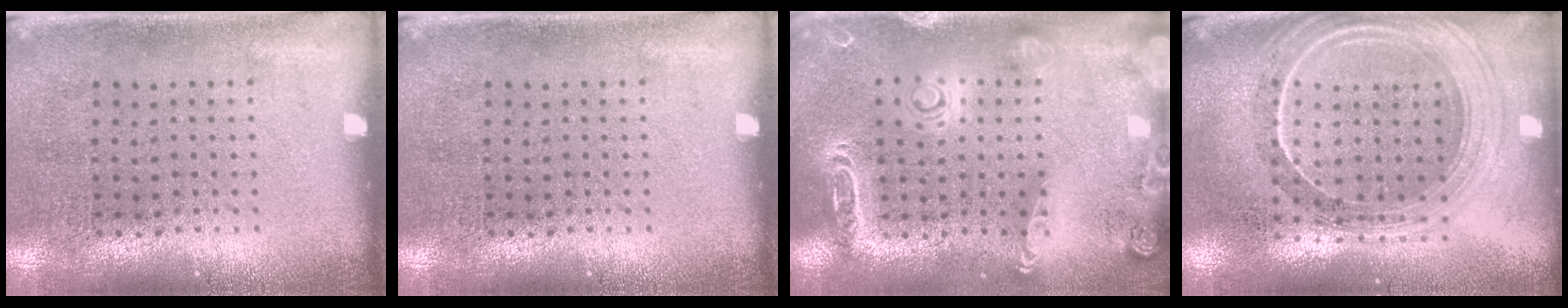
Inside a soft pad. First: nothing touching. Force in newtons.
{"total": 0.0}
{"total": 2.0, "press": 1.9, "slide": 0.6}
{"total": 2.4, "press": 2.0, "slide": 1.2}